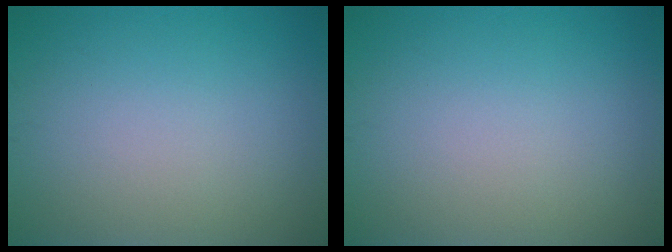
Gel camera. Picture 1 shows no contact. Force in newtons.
{"total": 0.0}